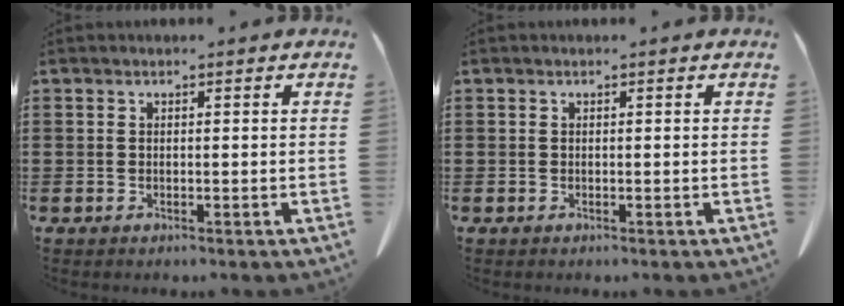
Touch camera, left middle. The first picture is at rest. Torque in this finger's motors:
{"motor_torque": [-0.06, 0.00, 0.02, -0.01]}